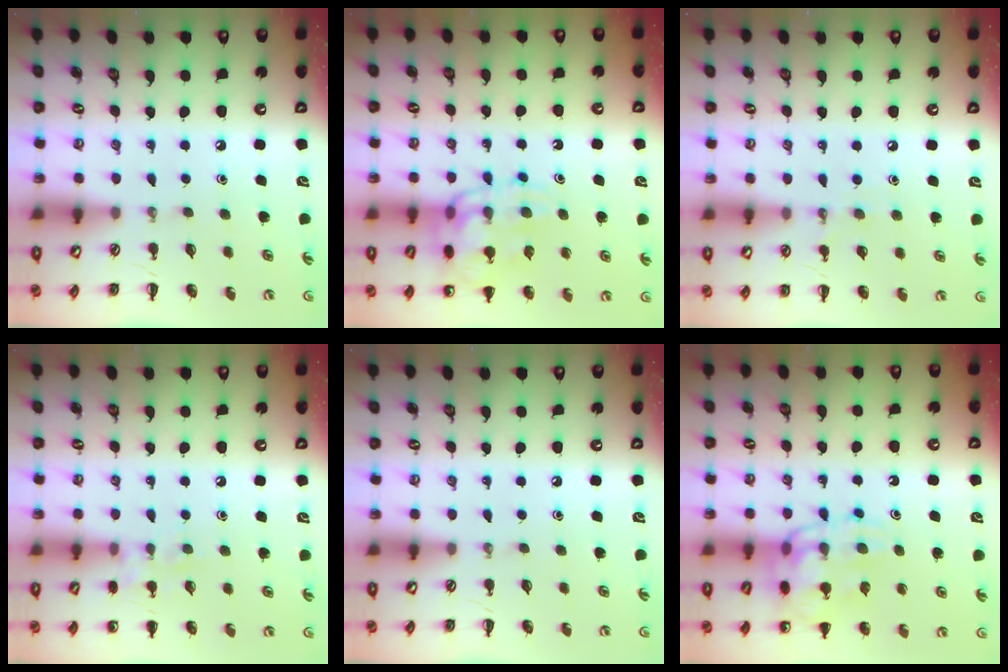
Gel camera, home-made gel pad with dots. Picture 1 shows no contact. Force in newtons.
{"total": 14.9, "press": 14.7, "slide": 2.5}
{"total": 5.8, "press": 5.6, "slide": 1.6}
{"total": 6.8, "press": 6.7, "slide": 1.1}
{"total": 0.0}
{"total": 14.9, "press": 14.7, "slide": 2.5}